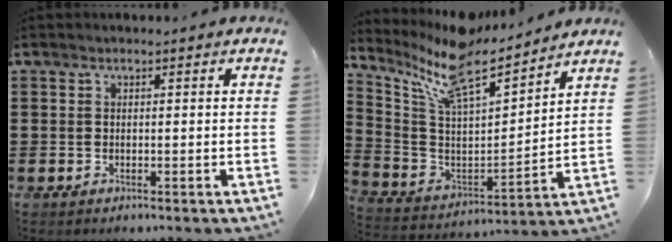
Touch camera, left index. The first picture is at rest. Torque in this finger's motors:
{"motor_torque": [2.14, 0.00, 0.41, 0.10]}